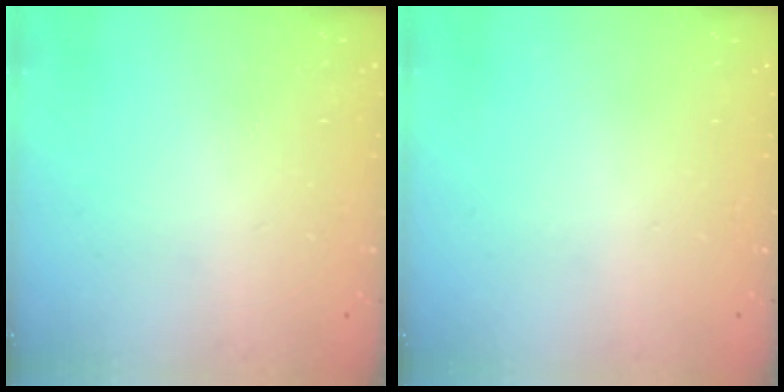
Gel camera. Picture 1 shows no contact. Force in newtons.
{"total": 0.0}